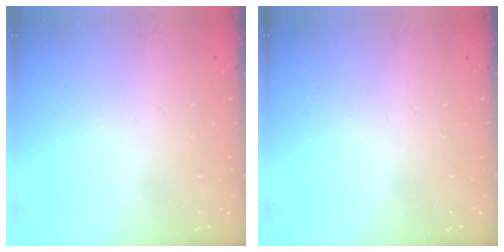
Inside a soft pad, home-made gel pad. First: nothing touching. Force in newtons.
{"total": 0.0}